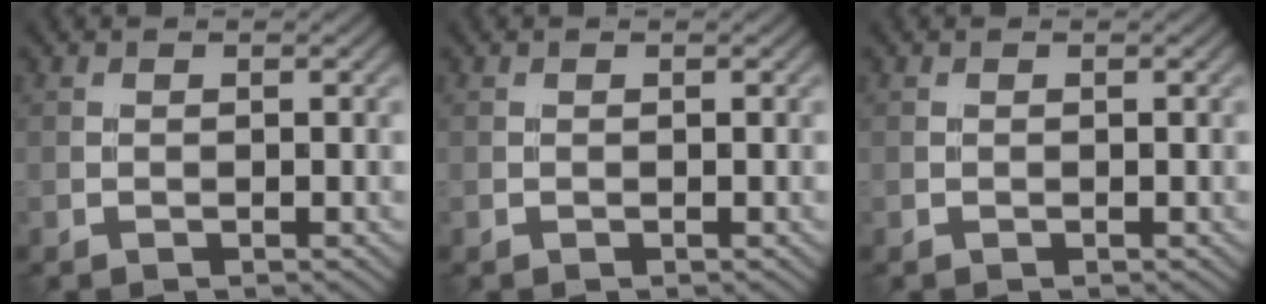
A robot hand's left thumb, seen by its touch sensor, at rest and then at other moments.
{"total": 0.0}
{"total": 0.0}